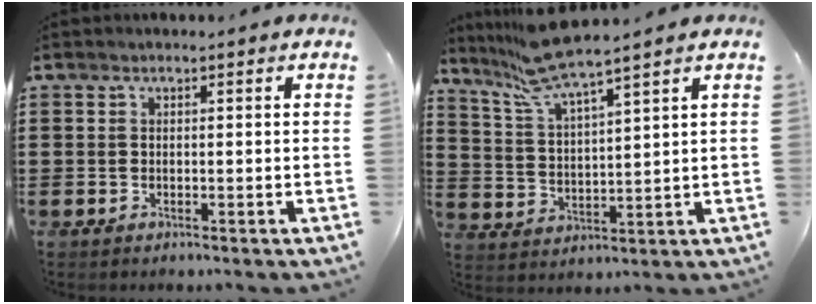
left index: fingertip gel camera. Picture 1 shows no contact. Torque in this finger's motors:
{"motor_torque": [1.95, -0.19, 0.28, 0.19]}